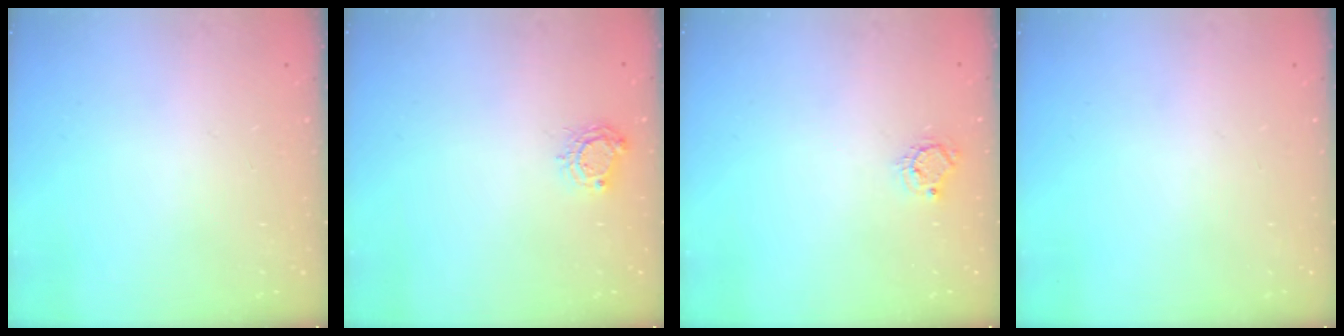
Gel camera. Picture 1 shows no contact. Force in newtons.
{"total": 5.2, "press": 5.2, "slide": 0.5}
{"total": 6.0, "press": 6.0, "slide": 0.5}
{"total": 0.0}